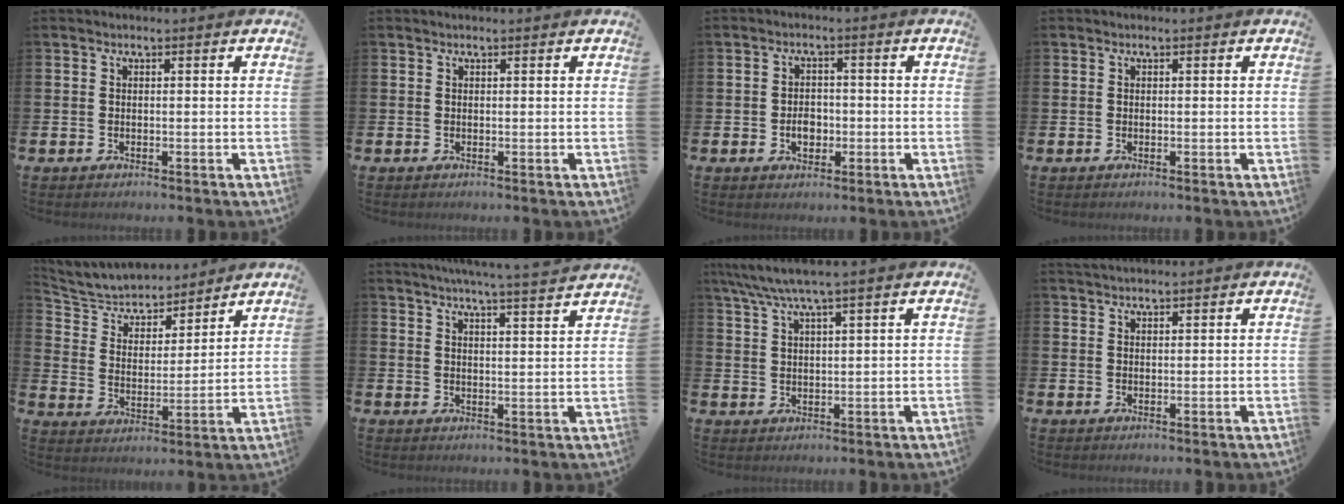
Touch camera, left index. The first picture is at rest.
{"total": 0.0}
{"total": 3.0, "force": [-0.7, 2.2, 1.9], "torque": [-0.017, -0.005, -0.019]}
{"total": 0.0}
{"total": 6.2, "force": [5.9, 1.7, 0.8], "torque": [-0.055, -0.042, 0.101]}
{"total": 5.4, "force": [5.1, -1.1, 1.2], "torque": [-0.024, -0.035, 0.086]}
{"total": 5.0, "force": [4.2, -0.2, 2.8], "torque": [-0.070, -0.008, 0.075]}
{"total": 1.6, "force": [1.6, 0.2, 0.3], "torque": [-0.003, -0.002, 0.029]}